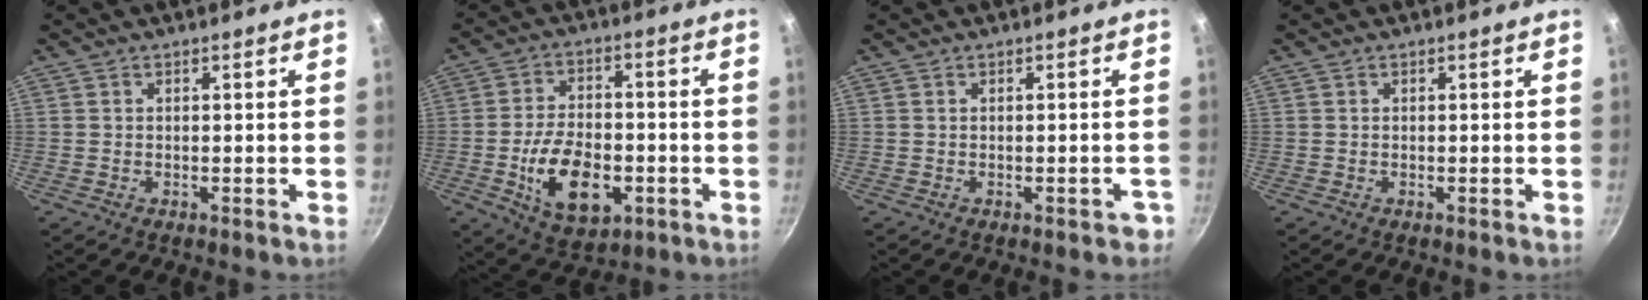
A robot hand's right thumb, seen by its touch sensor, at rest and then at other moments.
{"total": 14.1, "force": [-3.9, 8.3, 10.7], "torque": [-0.164, 0.013, -0.057]}
{"total": 2.2, "force": [-1.3, 1.0, 1.5], "torque": [-0.002, 0.014, -0.010]}
{"total": 0.0}